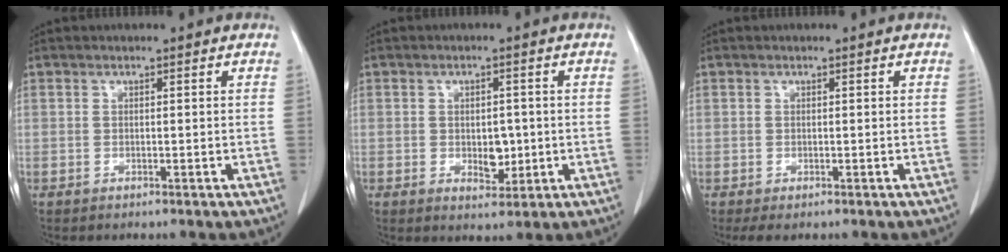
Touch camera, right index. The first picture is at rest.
{"total": 4.0, "force": [-0.4, 2.3, 3.2], "torque": [-0.040, -0.002, 0.001]}
{"total": 1.4, "force": [-0.5, 1.1, 0.6], "torque": [-0.010, 0.002, -0.004]}